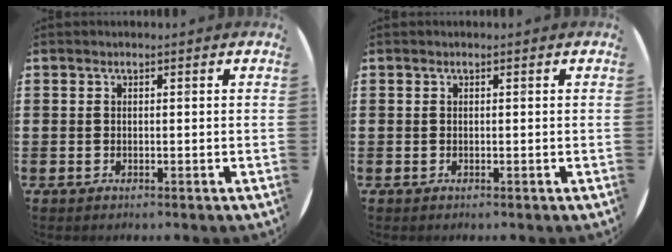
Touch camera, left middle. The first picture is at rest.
{"total": 0.0}